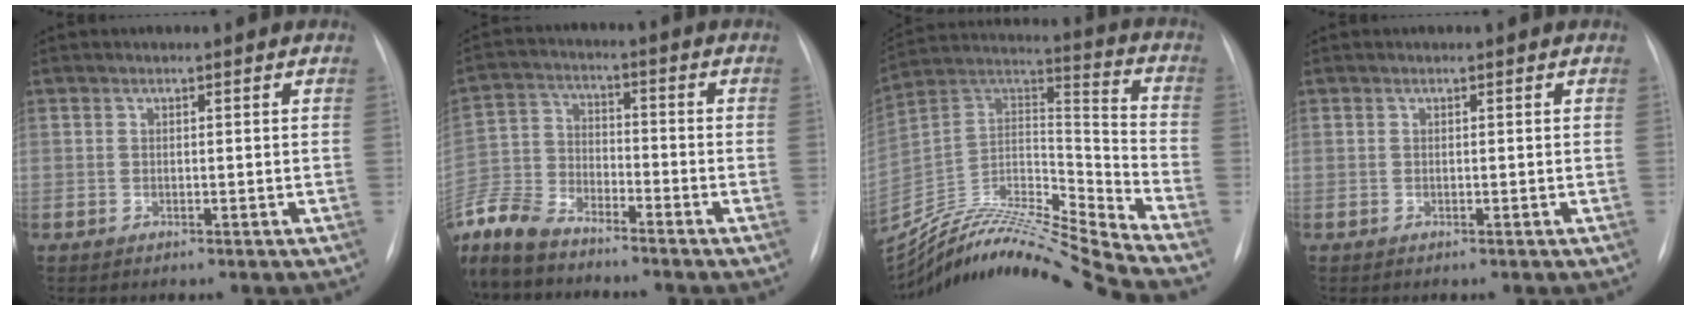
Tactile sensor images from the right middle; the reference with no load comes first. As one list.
[{"total": 10.7, "force": [-9.6, 2.8, 3.7], "torque": [-0.082, -0.016, -0.193]}, {"total": 23.7, "force": [-22.3, -1.4, 7.9], "torque": [-0.171, 0.007, -0.383]}, {"total": 0.0}]